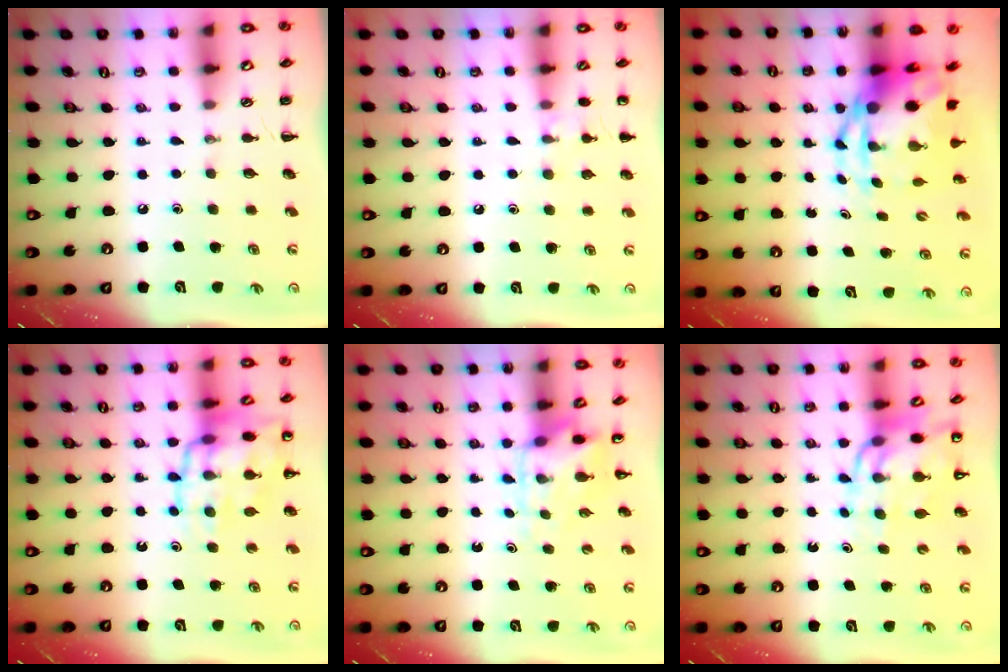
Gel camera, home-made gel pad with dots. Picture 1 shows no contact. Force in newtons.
{"total": 7.0, "press": 6.6, "slide": 2.1}
{"total": 8.1, "press": 7.8, "slide": 2.1}
{"total": 15.6, "press": 15.5, "slide": 2.2}
{"total": 4.6, "press": 4.5, "slide": 1.0}
{"total": 11.6, "press": 11.1, "slide": 3.4}